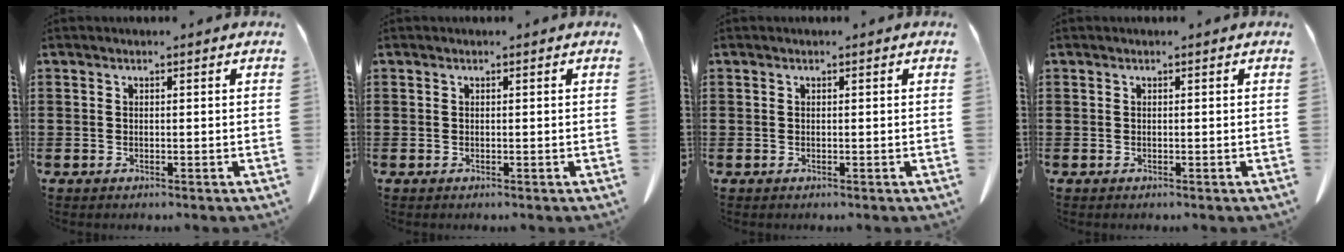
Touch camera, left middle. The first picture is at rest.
{"total": 0.0}
{"total": 0.0}
{"total": 0.0}